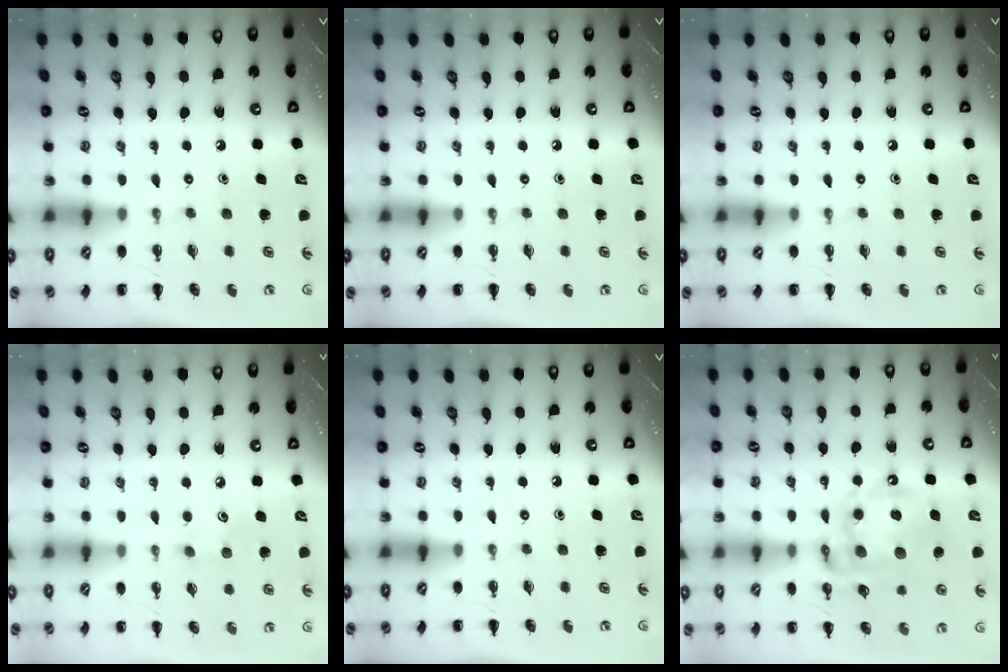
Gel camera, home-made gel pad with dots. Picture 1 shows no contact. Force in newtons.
{"total": 0.0}
{"total": 0.0}
{"total": 4.9, "press": 4.7, "slide": 1.3}
{"total": 0.0}
{"total": 17.5, "press": 17.1, "slide": 3.7}